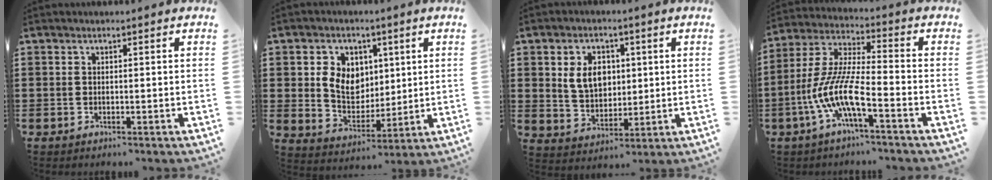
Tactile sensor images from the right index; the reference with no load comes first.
{"total": 7.4, "force": [1.6, 6.1, 3.9], "torque": [-0.081, 0.012, 0.028]}
{"total": 6.6, "force": [1.6, 4.9, 4.1], "torque": [-0.091, 0.013, 0.025]}
{"total": 9.9, "force": [-5.1, 1.7, 8.3], "torque": [-0.201, -0.016, -0.105]}